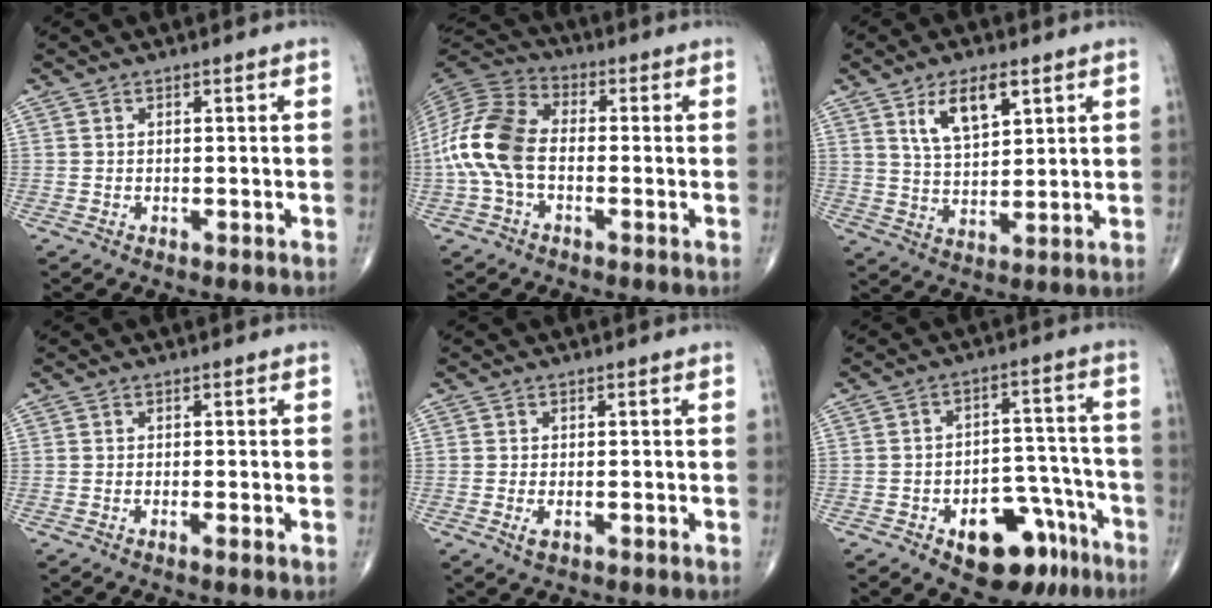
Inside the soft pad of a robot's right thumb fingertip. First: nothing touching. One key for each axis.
{"total": 13.3, "fx": -1.8, "fy": 8.2, "fz": 10.3, "tx": -0.222, "ty": 0.034, "tz": -0.045}
{"total": 8.9, "fx": 4.4, "fy": 4.0, "fz": 6.7, "tx": -0.106, "ty": -0.021, "tz": 0.085}
{"total": 0.9, "fx": -0.5, "fy": -0.1, "fz": 0.8, "tx": -0.018, "ty": -0.002, "tz": -0.012}
{"total": 1.7, "fx": -0.7, "fy": 0.7, "fz": 1.3, "tx": -0.026, "ty": -0.002, "tz": -0.014}
{"total": 14.3, "fx": -8.0, "fy": 8.1, "fz": 8.6, "tx": -0.075, "ty": 0.069, "tz": -0.106}